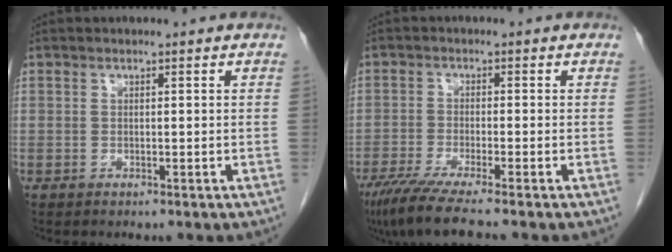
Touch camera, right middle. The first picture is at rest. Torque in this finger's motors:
{"motor_torque": [1.06, -0.88, 0.15, 0.06]}